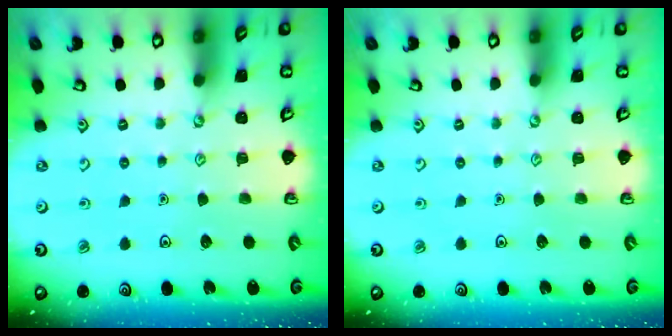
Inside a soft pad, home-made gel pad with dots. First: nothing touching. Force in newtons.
{"total": 0.0}